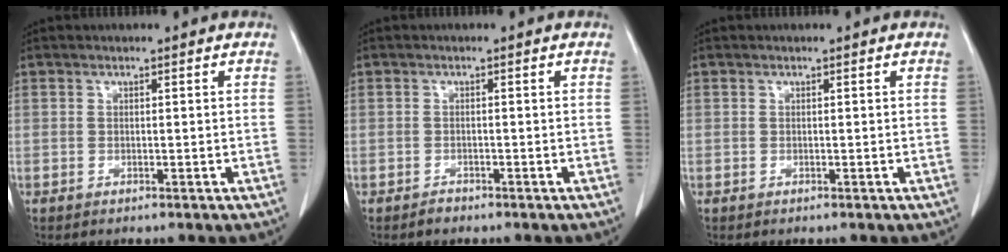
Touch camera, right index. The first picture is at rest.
{"total": 1.1, "force": [-0.9, 0.6, 0.0], "torque": [0.001, 0.002, -0.016]}
{"total": 0.0}